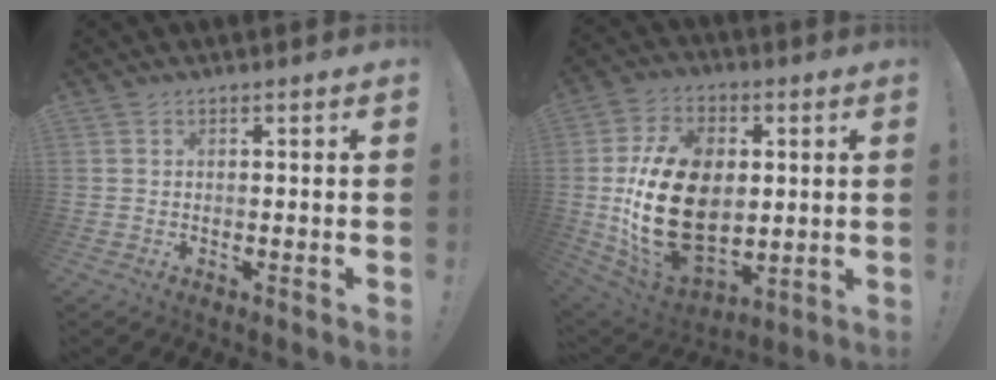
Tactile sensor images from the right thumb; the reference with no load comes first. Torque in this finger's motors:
{"motor_torque": [2.00, 3.01, 2.42, -0.35, 0.73]}